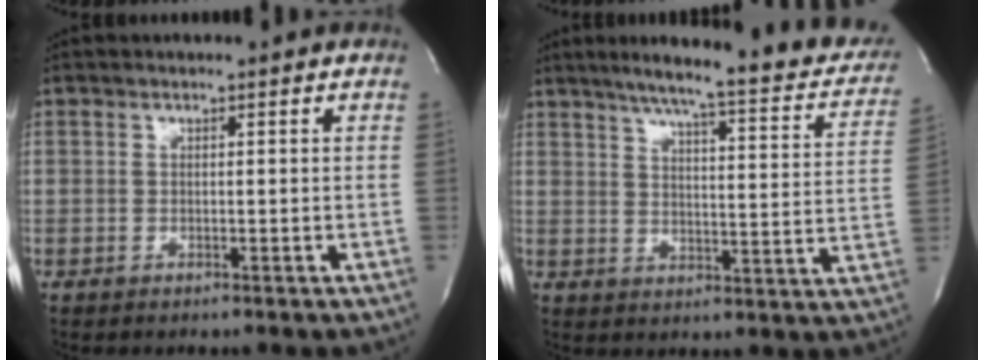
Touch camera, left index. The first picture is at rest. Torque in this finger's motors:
{"motor_torque": [-0.46, -0.45, 0.08, 0.05]}